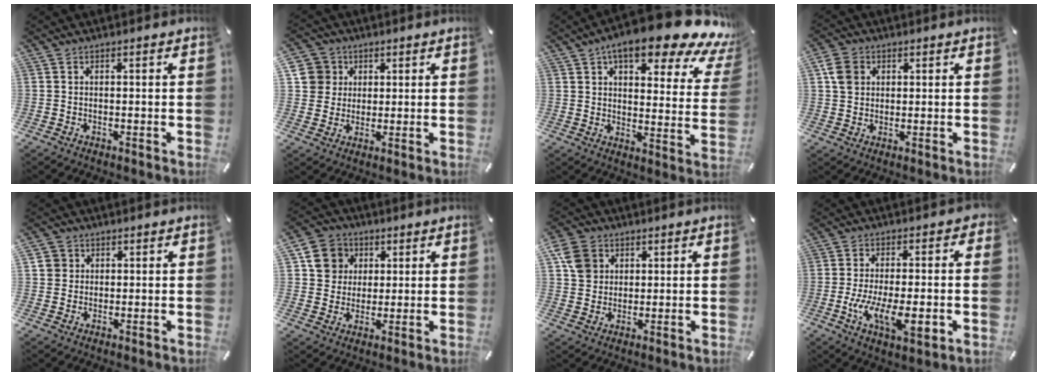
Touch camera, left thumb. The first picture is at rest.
{"total": 7.2, "force": [2.3, 6.8, 0.7], "torque": [-0.015, -0.003, 0.048]}
{"total": 17.8, "force": [12.1, 6.1, 11.5], "torque": [-0.163, -0.080, 0.196]}
{"total": 5.3, "force": [1.6, 4.6, 2.0], "torque": [-0.041, 0.002, 0.027]}
{"total": 3.7, "force": [1.2, 3.4, 0.6], "torque": [-0.003, 0.002, 0.020]}
{"total": 9.2, "force": [2.7, 8.4, 2.4], "torque": [-0.036, 0.000, 0.053]}
{"total": 7.8, "force": [2.6, 6.8, 2.8], "torque": [-0.054, 0.004, 0.052]}
{"total": 13.0, "force": [-3.4, 6.2, 10.9], "torque": [-0.198, -0.002, -0.059]}